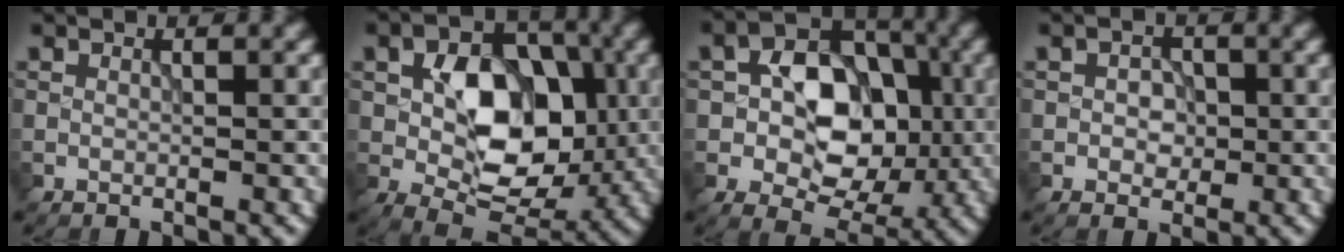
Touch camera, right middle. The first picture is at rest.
{"total": 9.2, "force": [-0.1, 6.1, 6.9], "torque": [-0.105, 0.002, 0.000]}
{"total": 9.1, "force": [-0.4, 6.4, 6.6], "torque": [-0.088, 0.014, -0.018]}
{"total": 2.0, "force": [-0.1, 1.6, 1.2], "torque": [-0.018, -0.002, -0.003]}